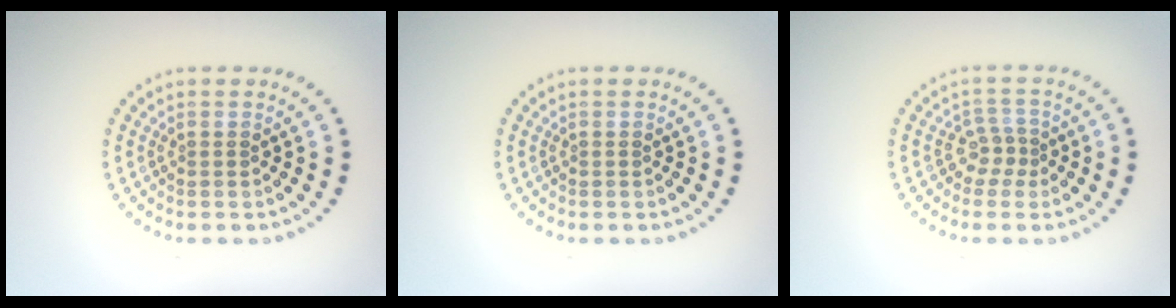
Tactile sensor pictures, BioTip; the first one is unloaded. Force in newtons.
{"total": 0.0}
{"total": 2.0, "press": 1.5, "slide": 1.3}